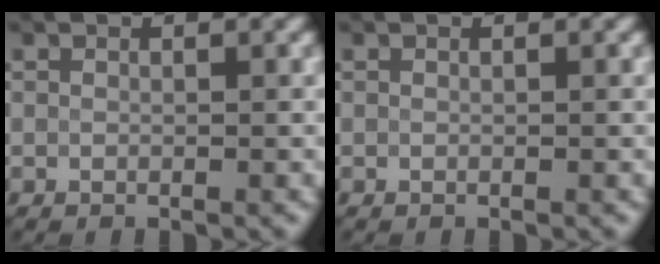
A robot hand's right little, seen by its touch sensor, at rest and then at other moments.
{"total": 0.0}